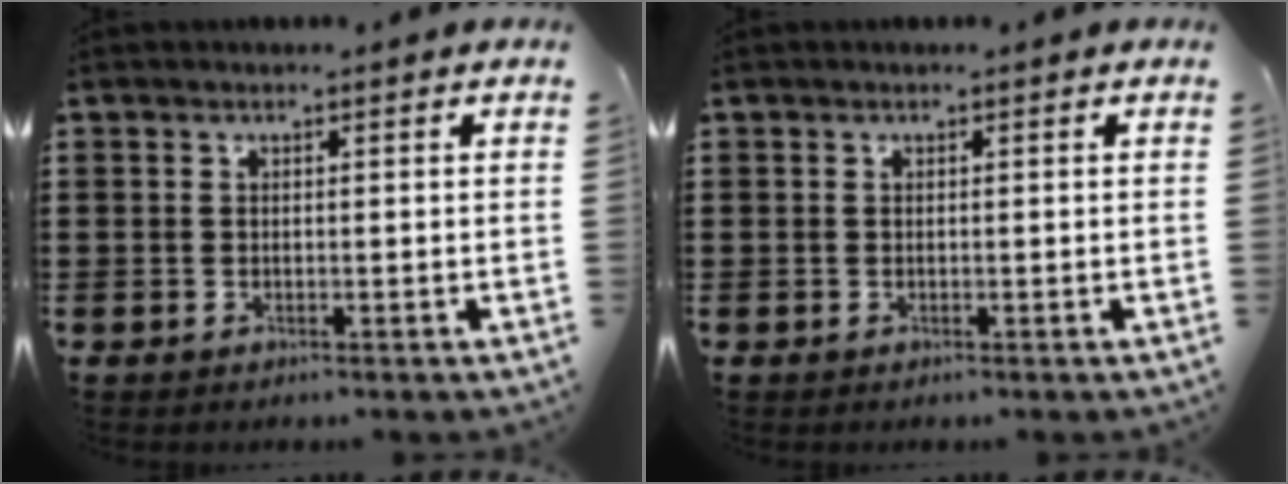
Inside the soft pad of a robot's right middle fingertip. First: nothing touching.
{"total": 0.0}